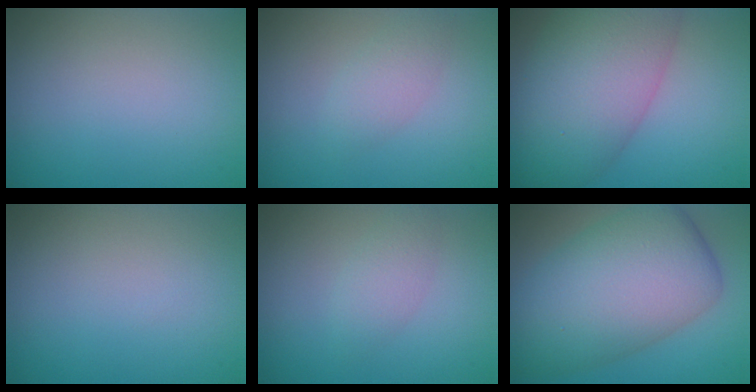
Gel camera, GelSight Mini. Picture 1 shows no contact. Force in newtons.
{"total": 1.8, "press": 1.8, "slide": 0.0}
{"total": 9.7, "press": 9.7, "slide": 0.4}
{"total": 0.0}
{"total": 1.7, "press": 1.7, "slide": 0.1}
{"total": 11.3, "press": 11.3, "slide": 0.1}